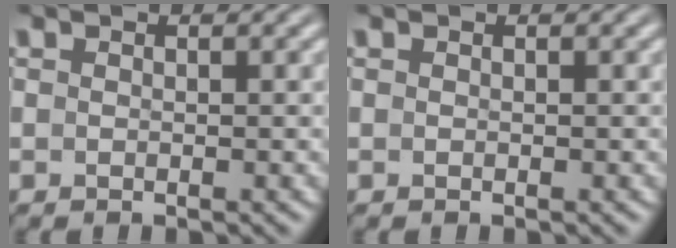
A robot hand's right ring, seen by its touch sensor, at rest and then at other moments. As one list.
[{"total": 0.0}]